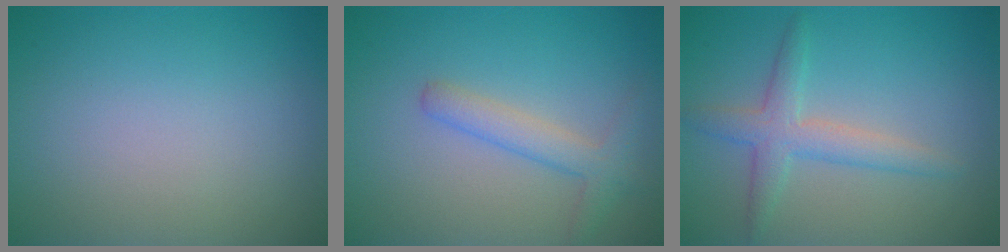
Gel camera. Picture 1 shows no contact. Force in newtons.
{"total": 2.7, "press": 2.7, "slide": 0.1}
{"total": 3.1, "press": 3.1, "slide": 0.1}